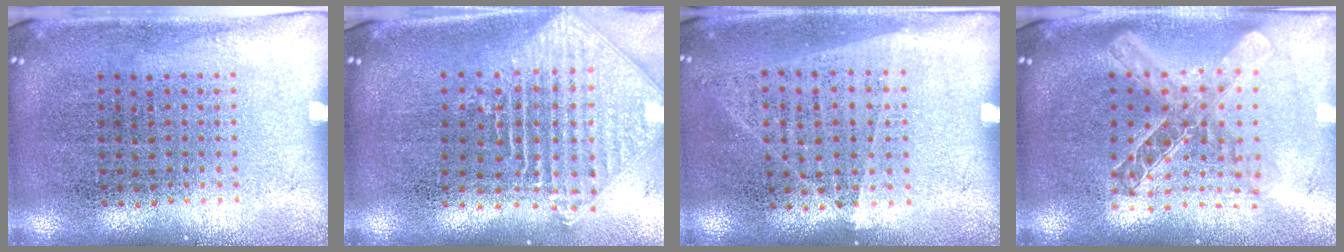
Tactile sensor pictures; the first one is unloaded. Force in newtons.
{"total": 2.3, "press": 1.8, "slide": 1.5}
{"total": 1.0, "press": 0.9, "slide": 0.5}
{"total": 2.0, "press": 1.7, "slide": 1.1}